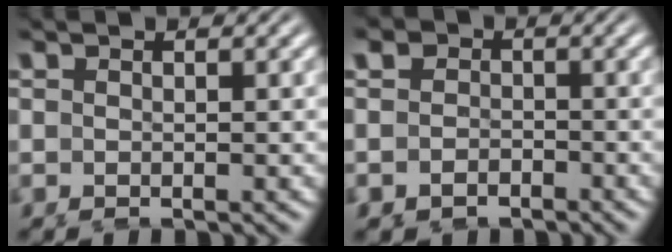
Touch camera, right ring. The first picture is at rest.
{"total": 4.1, "force": [-1.8, 3.5, 0.9], "torque": [-0.033, -0.021, -0.033]}